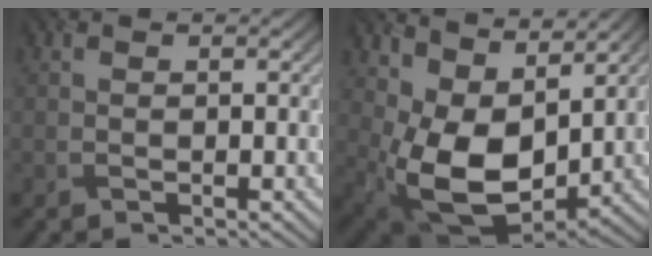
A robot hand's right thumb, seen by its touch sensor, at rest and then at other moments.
{"total": 12.1, "force": [3.4, 7.4, 8.9], "torque": [-0.194, -0.017, 0.069]}